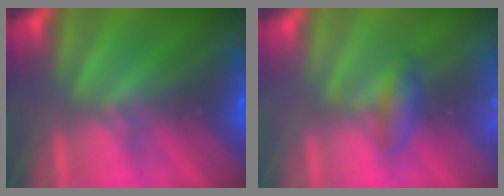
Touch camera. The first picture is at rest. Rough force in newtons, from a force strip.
{"total": 2.1}